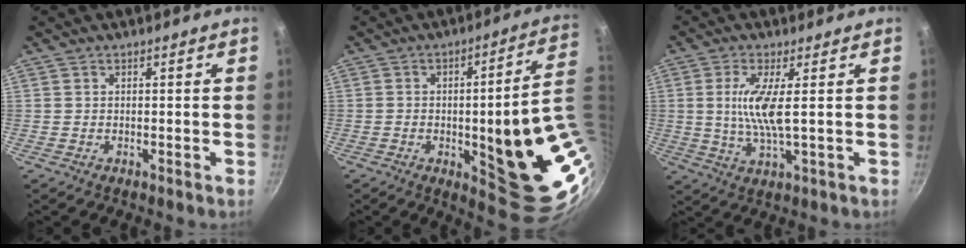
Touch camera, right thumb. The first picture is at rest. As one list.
[{"total": 20.8, "force": [-1.3, 5.2, 20.1], "torque": [-0.226, -0.001, -0.004]}, {"total": 7.9, "force": [1.1, 1.4, 7.7], "torque": [-0.166, -0.009, 0.023]}]